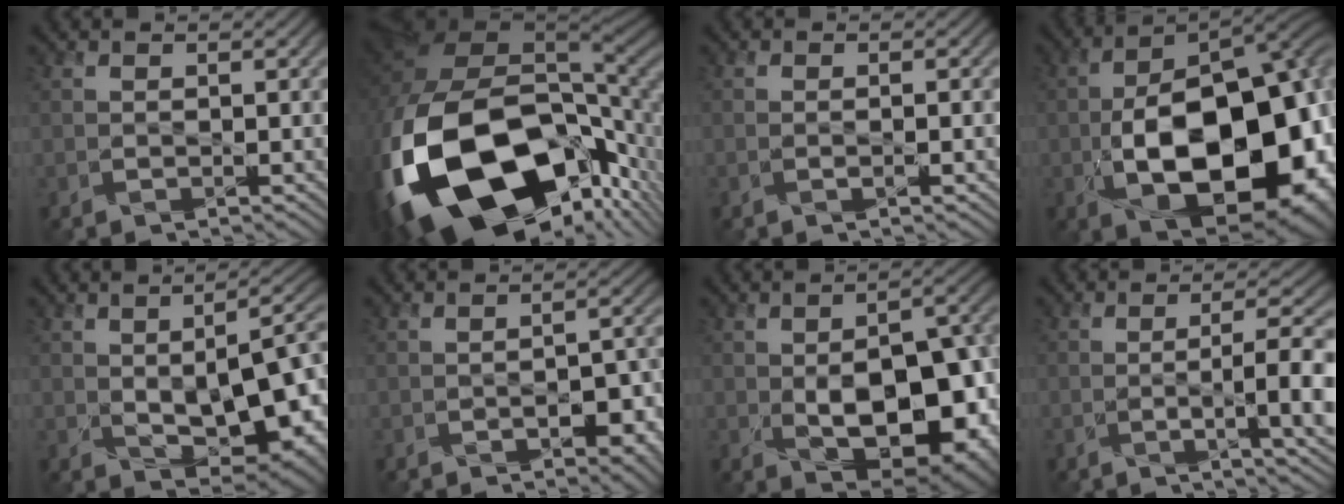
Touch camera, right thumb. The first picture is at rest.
{"total": 22.5, "force": [-7.6, 13.0, 16.8], "torque": [-0.375, -0.086, -0.095]}
{"total": 1.1, "force": [-0.5, 0.0, 1.0], "torque": [-0.016, 0.001, -0.010]}
{"total": 19.3, "force": [-5.5, 10.3, 15.4], "torque": [-0.235, -0.025, -0.082]}
{"total": 14.7, "force": [-1.3, 7.5, 12.6], "torque": [-0.185, -0.021, -0.004]}
{"total": 5.3, "force": [-2.3, 2.6, 4.0], "torque": [-0.048, -0.006, -0.027]}
{"total": 15.8, "force": [-3.1, 8.7, 12.8], "torque": [-0.173, -0.013, -0.031]}
{"total": 8.1, "force": [-1.3, 1.8, 7.8], "torque": [-0.109, 0.001, -0.017]}